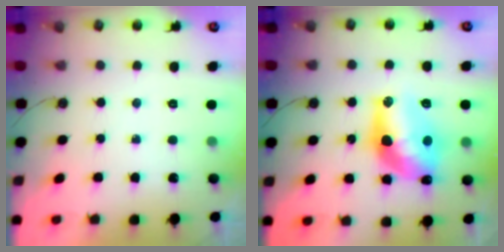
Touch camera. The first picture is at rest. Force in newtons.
{"total": 15.0, "press": 14.9, "slide": 0.9}